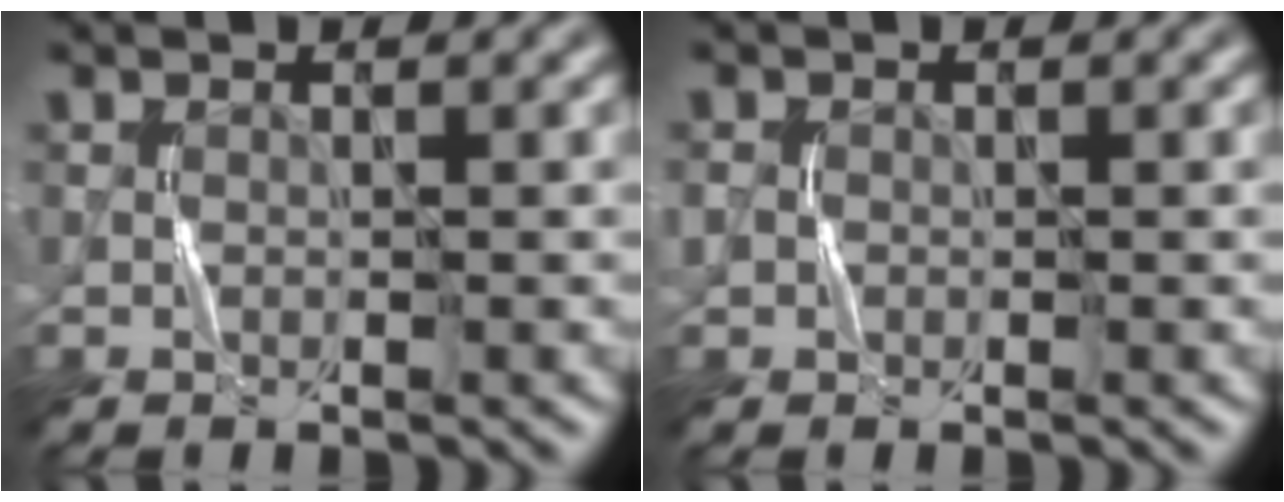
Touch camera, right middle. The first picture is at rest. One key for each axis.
{"total": 1.1, "fx": -0.1, "fy": 1.0, "fz": 0.3, "tx": -0.005, "ty": -0.002, "tz": -0.005}